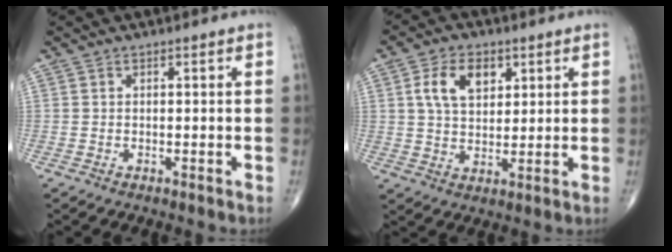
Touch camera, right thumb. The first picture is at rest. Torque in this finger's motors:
{"motor_torque": [-0.08, 0.19, 0.21, 0.07, 0.18]}